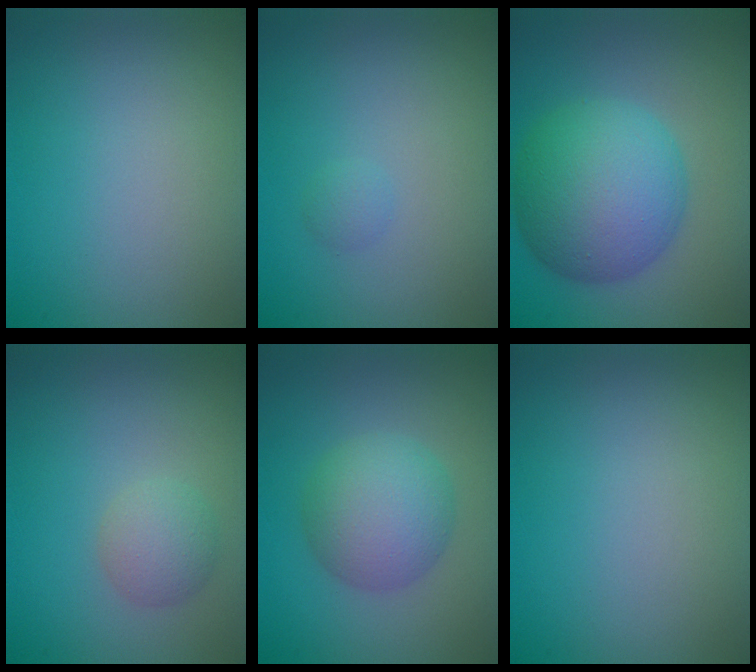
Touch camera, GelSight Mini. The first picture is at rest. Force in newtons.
{"total": 0.8, "press": 0.8, "slide": 0.0}
{"total": 9.8, "press": 9.8, "slide": 0.2}
{"total": 2.3, "press": 2.3, "slide": 0.0}
{"total": 5.6, "press": 5.6, "slide": 0.1}
{"total": 0.0}